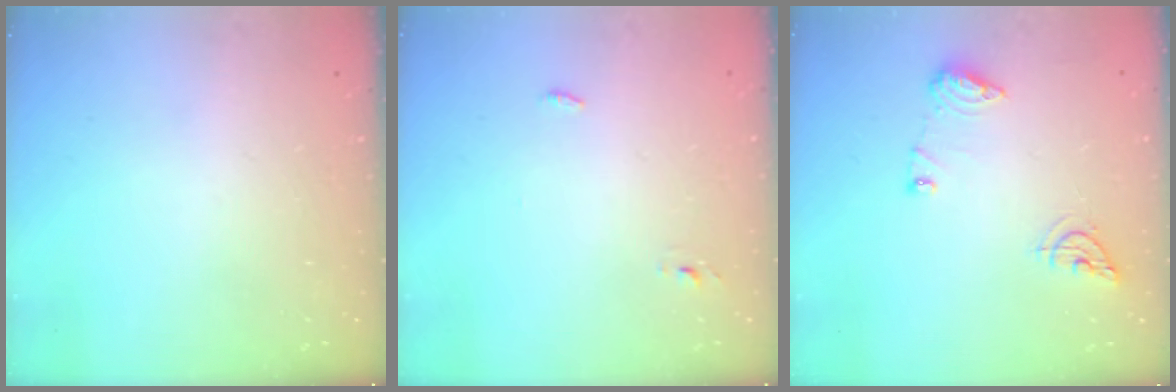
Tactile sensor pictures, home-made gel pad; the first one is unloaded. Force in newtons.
{"total": 2.8, "press": 2.6, "slide": 0.9}
{"total": 9.5, "press": 9.5, "slide": 0.9}